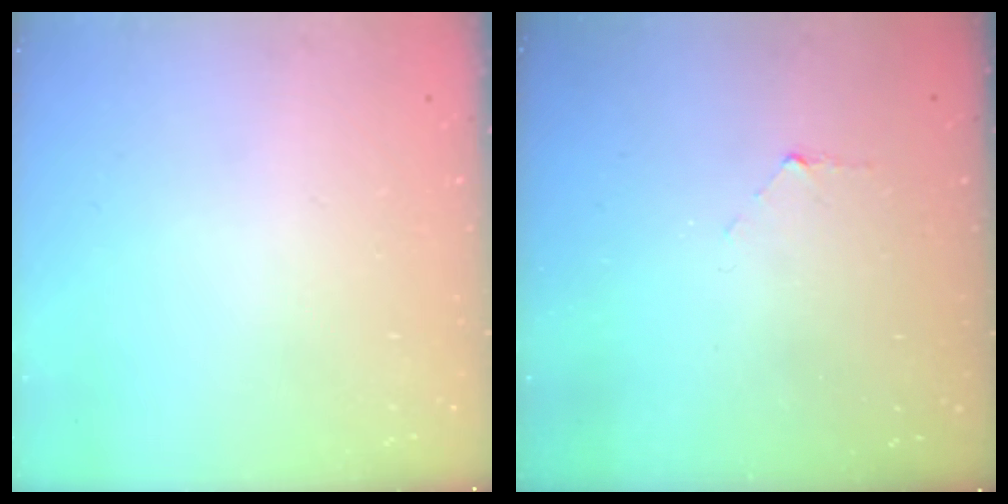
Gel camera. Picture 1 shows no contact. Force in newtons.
{"total": 3.9, "press": 3.9, "slide": 0.4}